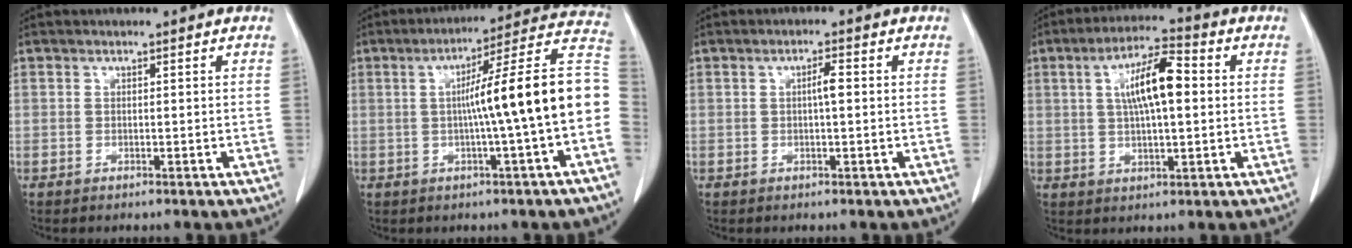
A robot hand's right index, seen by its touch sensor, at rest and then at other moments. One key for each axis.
{"total": 16.3, "fx": -1.0, "fy": -0.7, "fz": 16.3, "tx": -0.220, "ty": 0.036, "tz": -0.023}
{"total": 2.1, "fx": 0.1, "fy": 0.3, "fz": 2.1, "tx": -0.036, "ty": 0.003, "tz": 0.001}
{"total": 9.6, "fx": 1.6, "fy": 2.2, "fz": 9.1, "tx": -0.168, "ty": 0.019, "tz": 0.026}